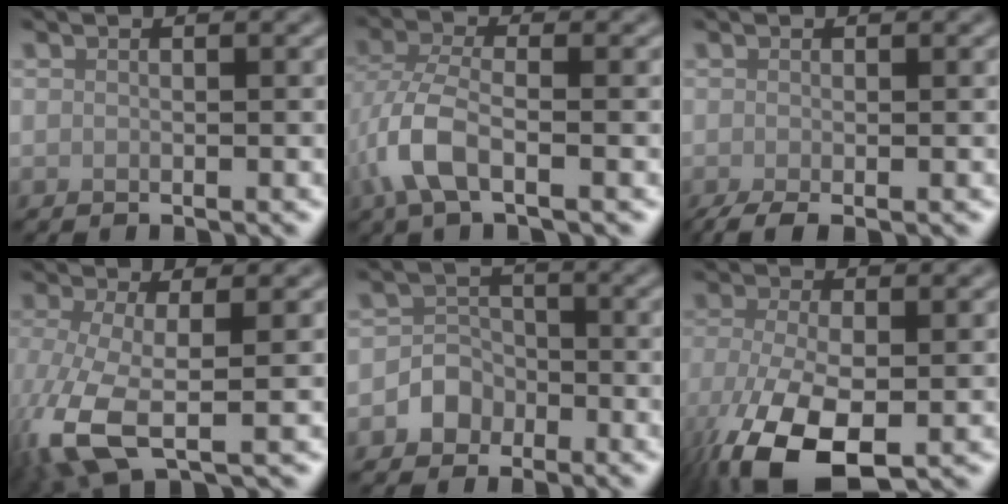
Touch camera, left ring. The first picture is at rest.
{"total": 4.6, "force": [-1.7, 1.8, 3.9], "torque": [-0.095, 0.003, -0.044]}
{"total": 1.9, "force": [-0.9, 0.4, 1.6], "torque": [-0.032, -0.008, -0.020]}
{"total": 6.4, "force": [-2.0, 2.2, 5.7], "torque": [-0.139, -0.013, -0.042]}
{"total": 2.7, "force": [-1.2, 2.3, 0.6], "torque": [0.012, 0.009, -0.032]}
{"total": 10.6, "force": [-4.4, 5.2, 8.1], "torque": [-0.186, -0.042, -0.070]}